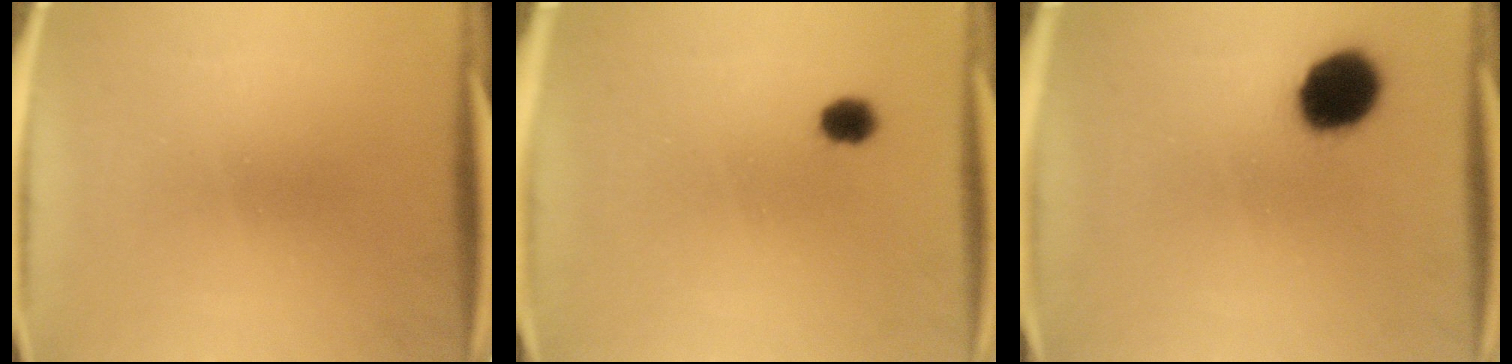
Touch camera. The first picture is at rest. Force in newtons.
{"total": 3.4}
{"total": 11.8}